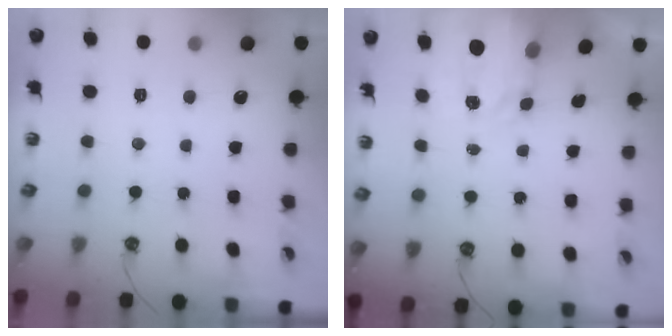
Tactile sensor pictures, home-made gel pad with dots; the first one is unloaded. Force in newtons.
{"total": 3.5, "press": 3.5, "slide": 0.5}